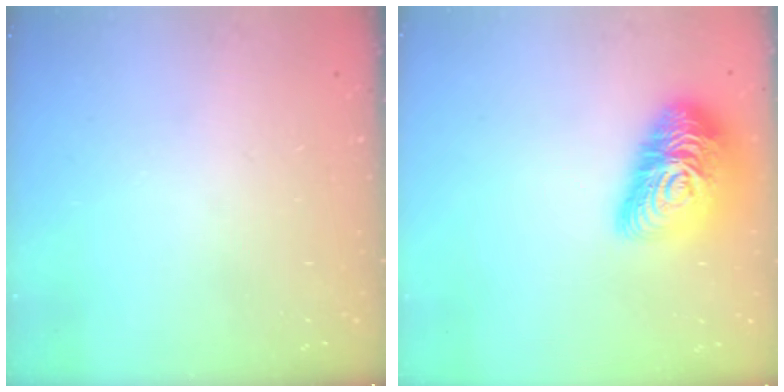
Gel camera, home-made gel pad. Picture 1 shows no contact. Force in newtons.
{"total": 19.5, "press": 19.5, "slide": 1.0}